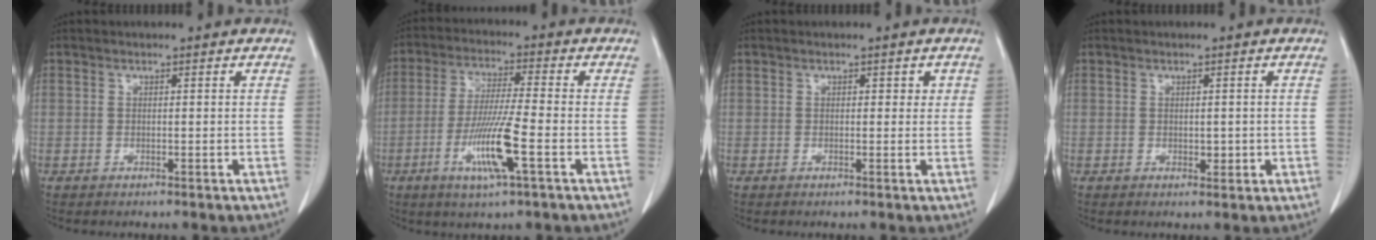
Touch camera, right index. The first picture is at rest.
{"total": 10.2, "force": [-3.6, 0.0, 9.5], "torque": [-0.185, -0.016, -0.071]}
{"total": 1.4, "force": [0.5, 0.9, 0.9], "torque": [-0.007, 0.004, 0.004]}
{"total": 1.6, "force": [-0.2, 1.0, 1.2], "torque": [-0.016, 0.000, 0.004]}